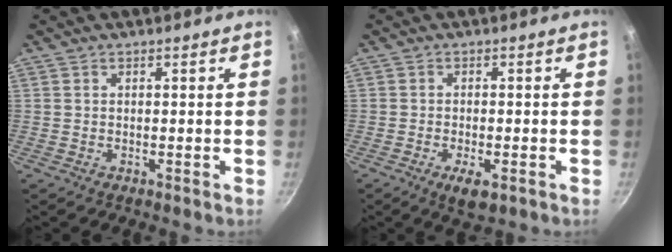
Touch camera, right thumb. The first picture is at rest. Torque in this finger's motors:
{"motor_torque": [-0.21, 0.32, -0.10, 0.01, 0.11]}